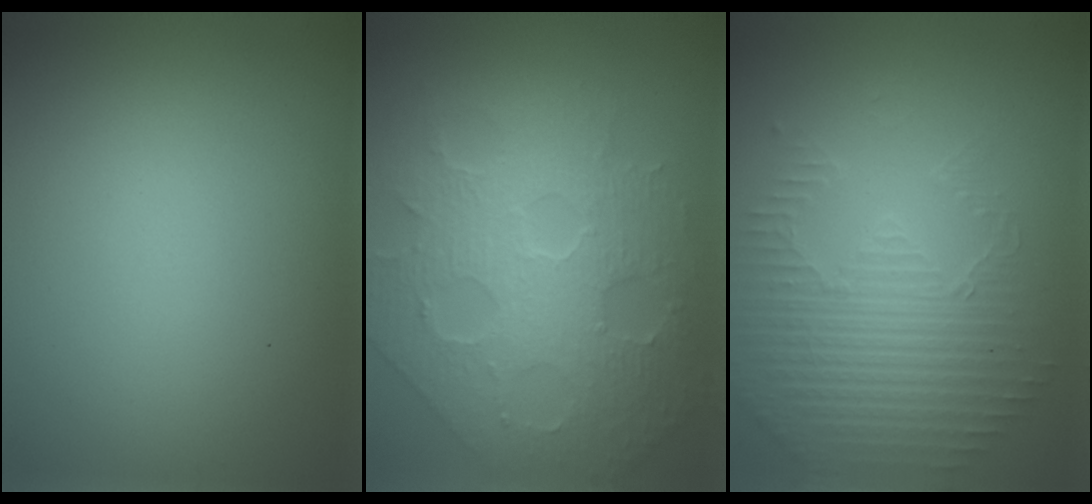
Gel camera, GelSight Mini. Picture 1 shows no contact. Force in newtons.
{"total": 8.7, "press": 6.1, "slide": 6.1}
{"total": 3.8, "press": 3.7, "slide": 1.0}